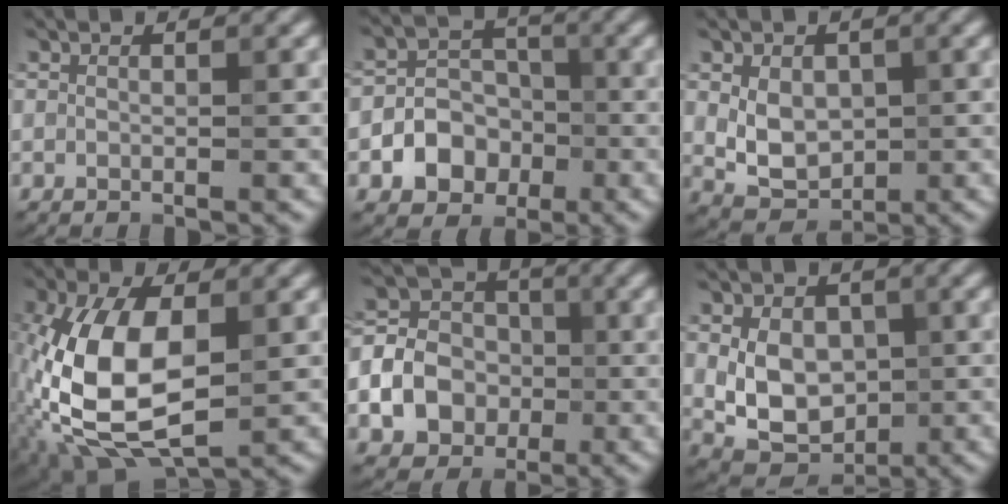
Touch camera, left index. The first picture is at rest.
{"total": 5.8, "force": [-2.1, 4.9, 2.3], "torque": [-0.015, 0.010, -0.056]}
{"total": 4.0, "force": [0.2, 2.8, 2.8], "torque": [-0.051, -0.002, 0.007]}
{"total": 11.8, "force": [-1.8, 6.2, 9.9], "torque": [-0.227, 0.005, -0.039]}
{"total": 11.3, "force": [-2.7, 9.7, 5.2], "torque": [-0.116, -0.005, -0.073]}
{"total": 6.2, "force": [0.0, 4.5, 4.3], "torque": [-0.079, -0.001, -0.001]}